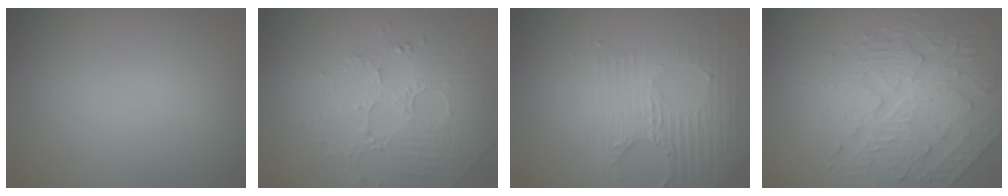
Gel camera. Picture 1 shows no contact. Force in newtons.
{"total": 5.0, "press": 3.4, "slide": 3.7}
{"total": 3.5, "press": 3.4, "slide": 0.8}
{"total": 4.4, "press": 4.1, "slide": 1.6}